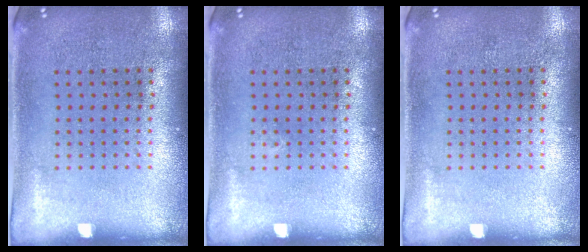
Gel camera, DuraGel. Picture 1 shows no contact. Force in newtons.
{"total": 0.0}
{"total": 0.0}